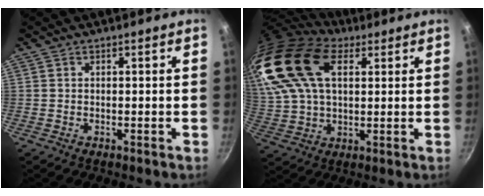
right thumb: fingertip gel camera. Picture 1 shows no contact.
{"total": 22.1, "force": [10.0, 12.8, 15.0], "torque": [-0.314, 0.005, 0.188]}